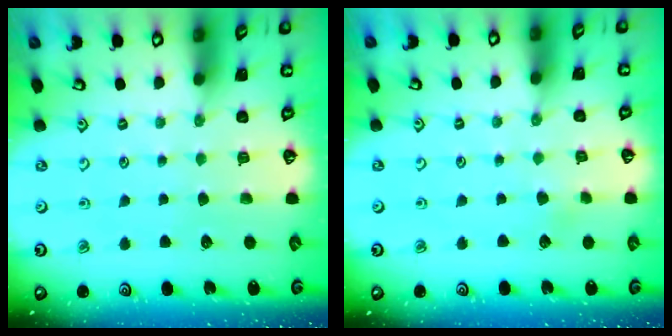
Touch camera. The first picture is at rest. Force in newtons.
{"total": 2.4, "press": 2.4, "slide": 0.3}